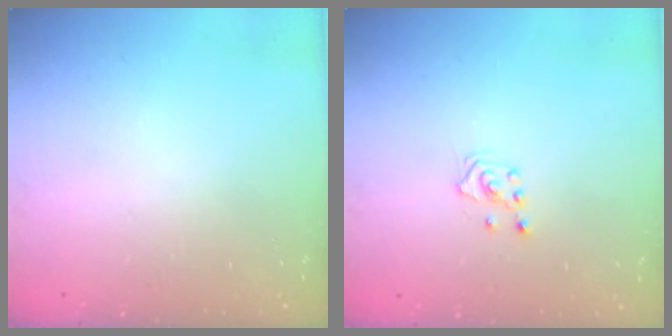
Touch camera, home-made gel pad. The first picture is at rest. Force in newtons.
{"total": 2.1, "press": 1.8, "slide": 0.9}